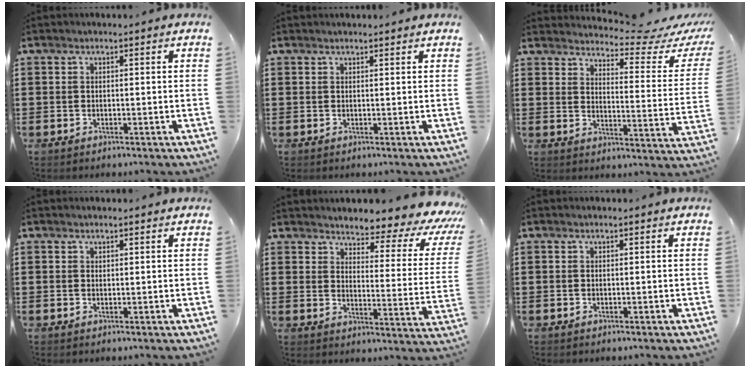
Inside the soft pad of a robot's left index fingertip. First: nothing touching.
{"total": 0.7, "force": [0.7, 0.0, 0.2], "torque": [-0.006, -0.001, 0.013]}
{"total": 5.7, "force": [5.2, 0.4, 2.2], "torque": [-0.038, -0.046, 0.080]}
{"total": 0.6, "force": [0.5, 0.3, 0.1], "torque": [-0.004, 0.001, 0.010]}
{"total": 4.5, "force": [3.9, 0.8, 2.1], "torque": [-0.041, -0.040, 0.056]}
{"total": 0.0}